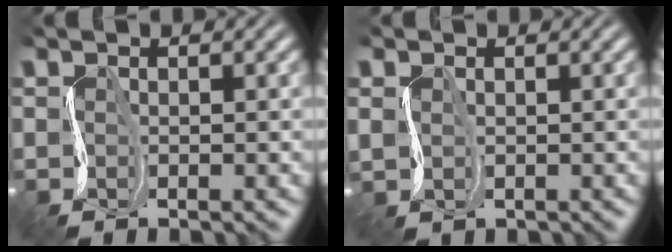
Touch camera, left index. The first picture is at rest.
{"total": 1.2, "force": [0.3, 0.3, -1.2], "torque": [0.008, 0.003, 0.007]}